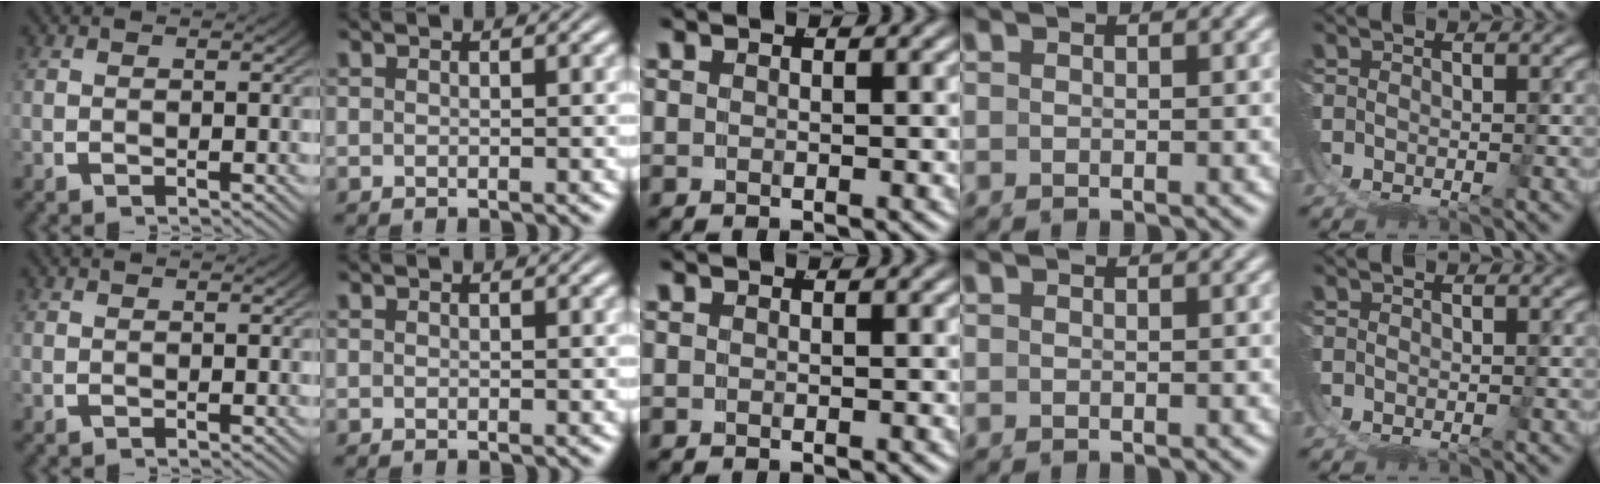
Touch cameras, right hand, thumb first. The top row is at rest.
{}